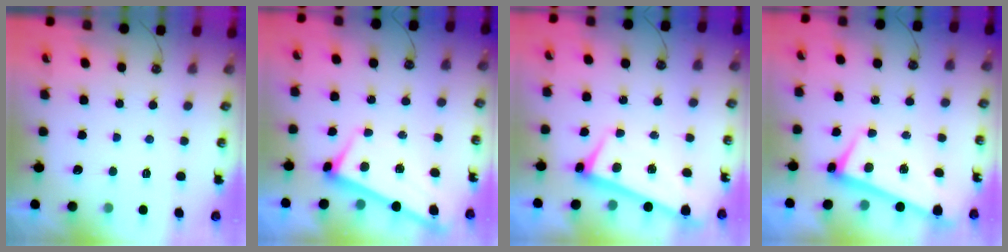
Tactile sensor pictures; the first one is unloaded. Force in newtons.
{"total": 2.8, "press": 2.8, "slide": 0.5}
{"total": 1.3, "press": 1.0, "slide": 0.9}
{"total": 1.3, "press": 1.0, "slide": 0.9}